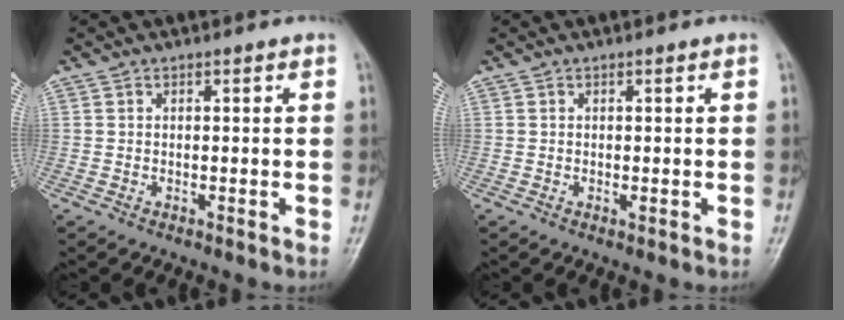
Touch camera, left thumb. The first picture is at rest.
{"total": 0.7, "force": [0.0, 0.2, 0.6], "torque": [-0.008, 0.000, 0.003]}